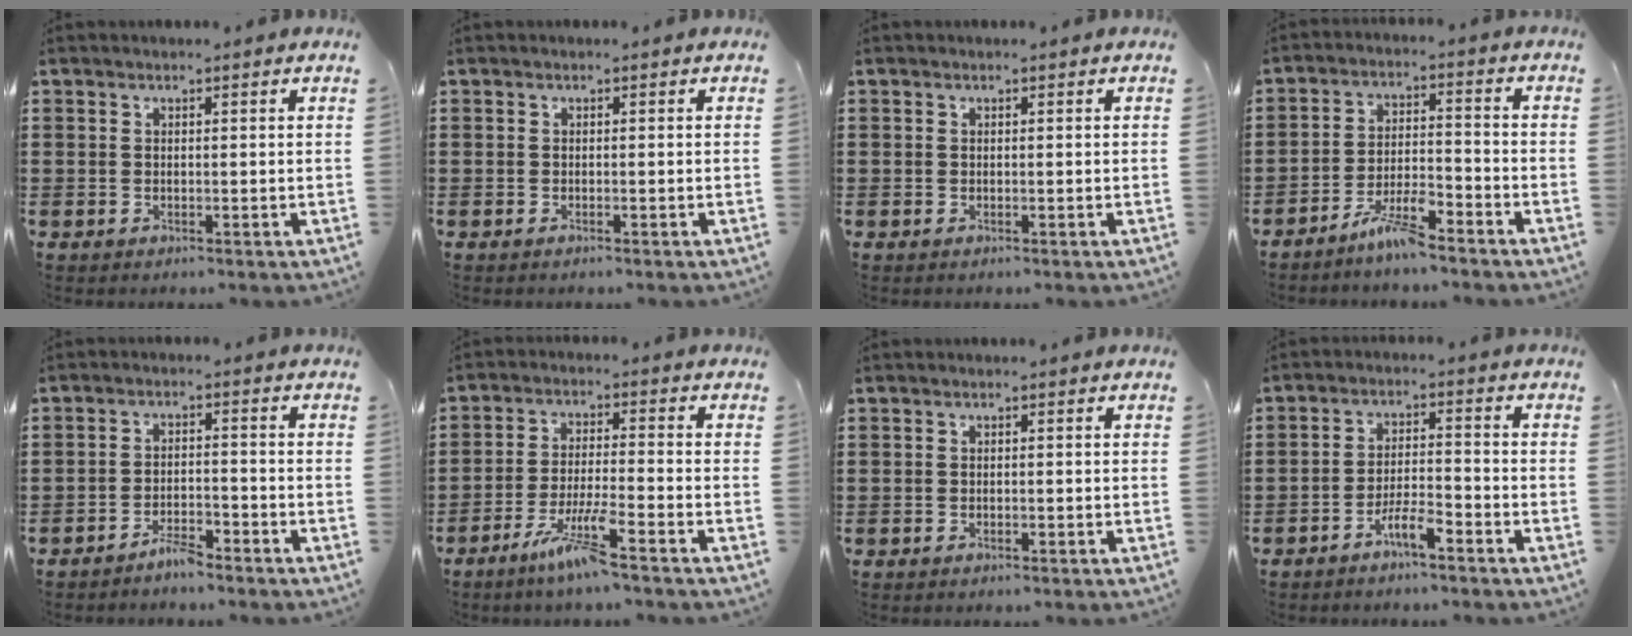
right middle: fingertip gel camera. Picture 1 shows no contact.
{"total": 0.0}
{"total": 0.5, "force": [-0.3, 0.4, 0.0], "torque": [0.001, 0.004, -0.009]}
{"total": 6.1, "force": [-5.1, 0.8, 3.3], "torque": [-0.075, -0.002, -0.101]}
{"total": 3.1, "force": [-2.9, 0.4, 1.0], "torque": [-0.027, 0.004, -0.060]}
{"total": 6.9, "force": [-4.9, 0.1, 4.9], "torque": [-0.096, -0.011, -0.093]}
{"total": 0.8, "force": [-0.6, 0.3, 0.2], "torque": [-0.005, -0.001, -0.013]}
{"total": 4.7, "force": [-3.7, 0.7, 2.8], "torque": [-0.062, 0.004, -0.076]}